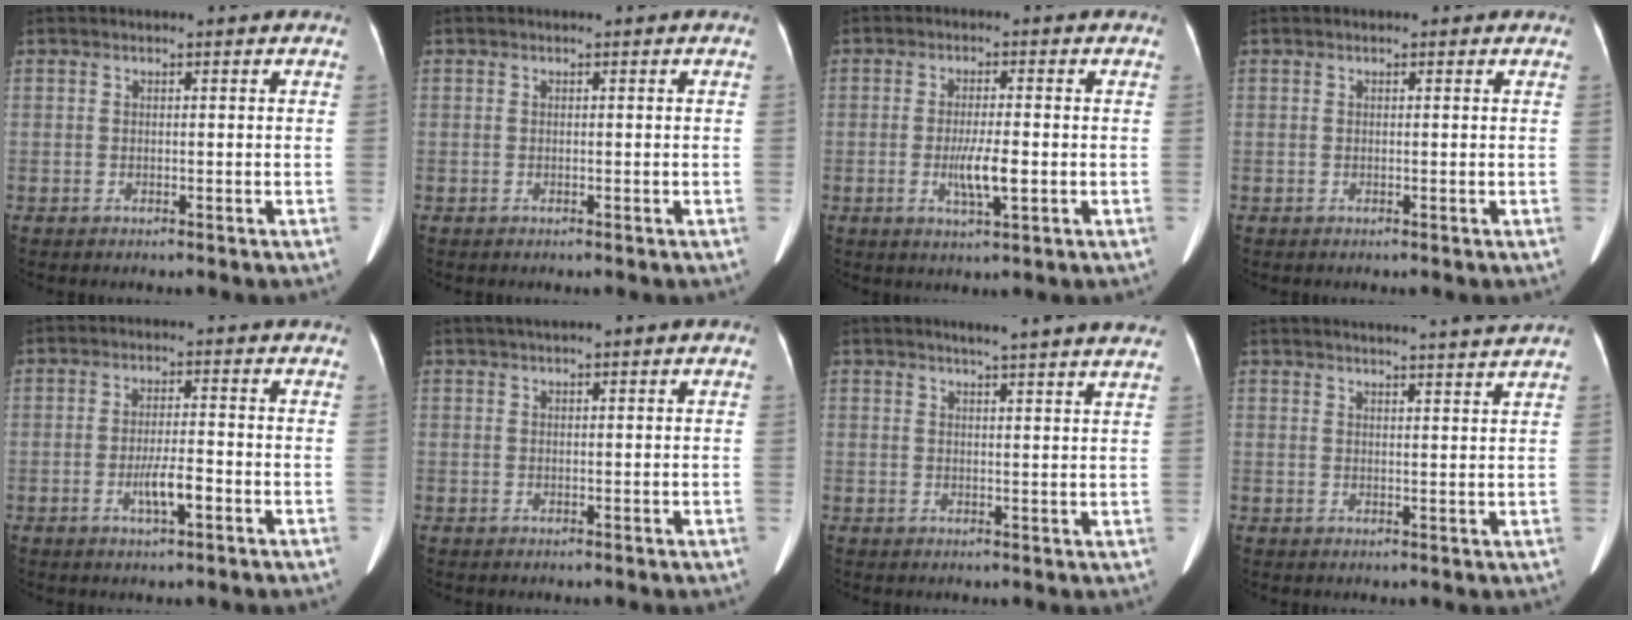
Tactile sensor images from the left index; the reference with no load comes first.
{"total": 0.0}
{"total": 4.8, "force": [-1.0, 0.5, 4.6], "torque": [-0.090, -0.008, -0.017]}
{"total": 0.7, "force": [0.5, 0.5, 0.2], "torque": [-0.005, 0.004, 0.002]}
{"total": 4.1, "force": [-1.7, 0.6, 3.7], "torque": [-0.069, -0.001, -0.031]}
{"total": 3.7, "force": [2.3, 0.8, 2.8], "torque": [-0.041, 0.028, 0.033]}
{"total": 8.9, "force": [7.7, -0.4, 4.5], "torque": [-0.057, 0.008, 0.078]}
{"total": 10.4, "force": [9.8, -1.5, 3.1], "torque": [-0.042, -0.012, 0.115]}